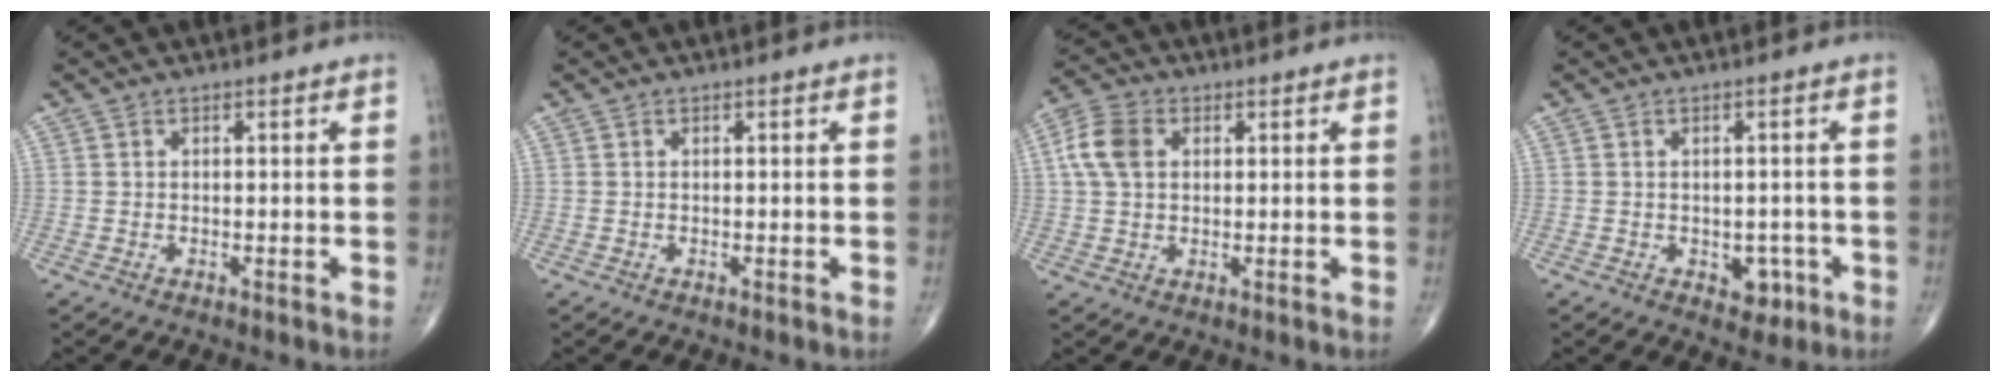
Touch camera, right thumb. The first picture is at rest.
{"total": 0.0}
{"total": 7.0, "force": [1.6, 4.8, 4.8], "torque": [-0.101, 0.013, 0.027]}
{"total": 3.8, "force": [-1.3, 2.7, 2.2], "torque": [-0.001, 0.006, -0.014]}